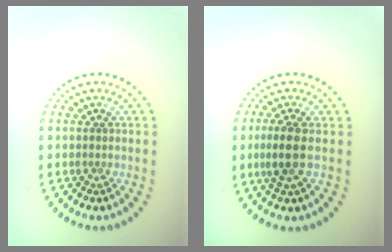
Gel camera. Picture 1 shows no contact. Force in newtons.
{"total": 2.6, "press": 2.2, "slide": 1.2}